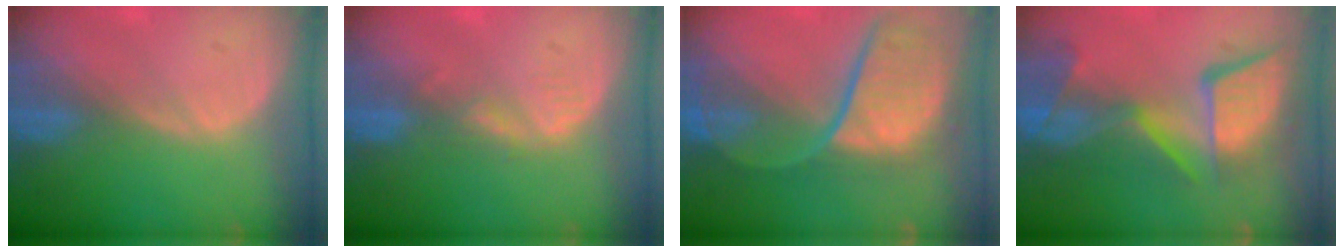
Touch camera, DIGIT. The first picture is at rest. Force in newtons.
{"total": 2.0, "press": 2.0, "slide": 0.3}
{"total": 12.1, "press": 9.8, "slide": 7.1}
{"total": 13.7, "press": 11.2, "slide": 8.0}